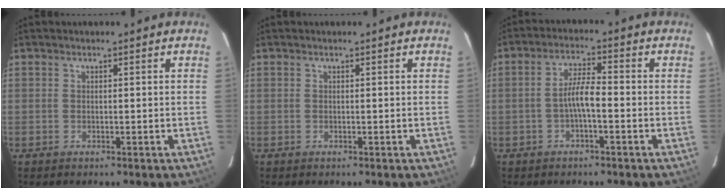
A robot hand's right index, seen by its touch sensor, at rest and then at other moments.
{"total": 0.0}
{"total": 4.3, "force": [-1.6, 0.8, 3.9], "torque": [-0.079, 0.012, -0.030]}